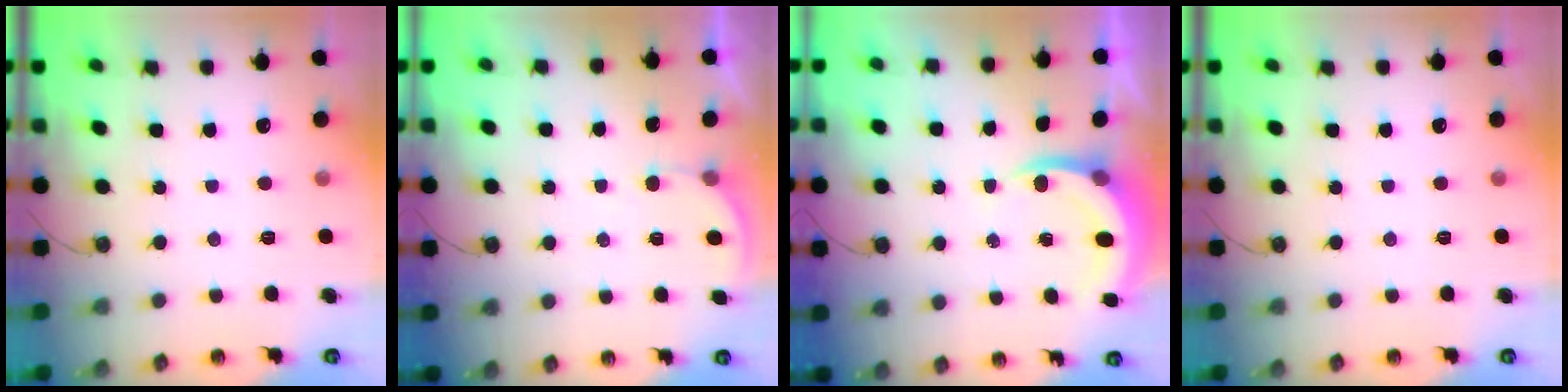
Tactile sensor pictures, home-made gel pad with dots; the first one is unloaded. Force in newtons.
{"total": 2.7, "press": 2.7, "slide": 0.3}
{"total": 5.0, "press": 4.9, "slide": 0.7}
{"total": 0.0}